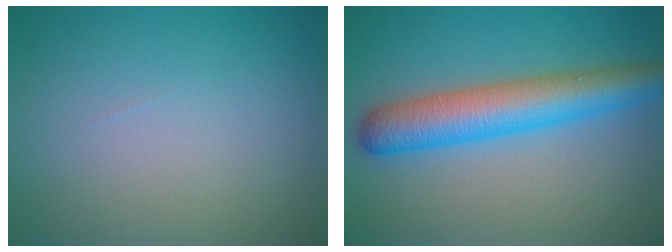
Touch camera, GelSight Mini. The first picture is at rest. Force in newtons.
{"total": 6.7, "press": 6.7, "slide": 0.2}